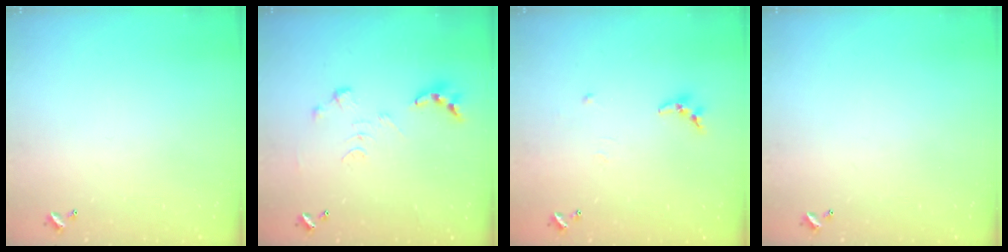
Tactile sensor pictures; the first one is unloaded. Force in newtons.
{"total": 0.0}
{"total": 6.1, "press": 6.1, "slide": 0.3}
{"total": 0.0}